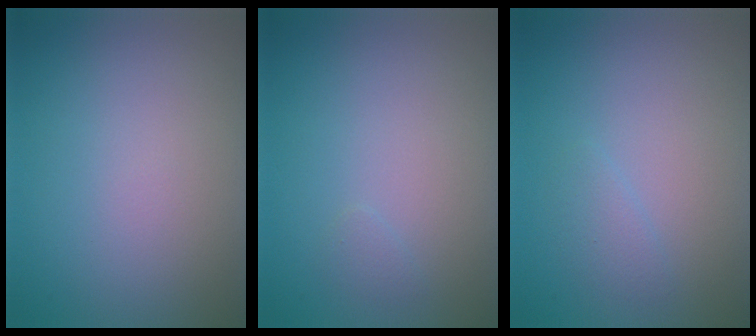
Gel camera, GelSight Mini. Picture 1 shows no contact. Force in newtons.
{"total": 0.6, "press": 0.5, "slide": 0.1}
{"total": 1.1, "press": 1.1, "slide": 0.1}